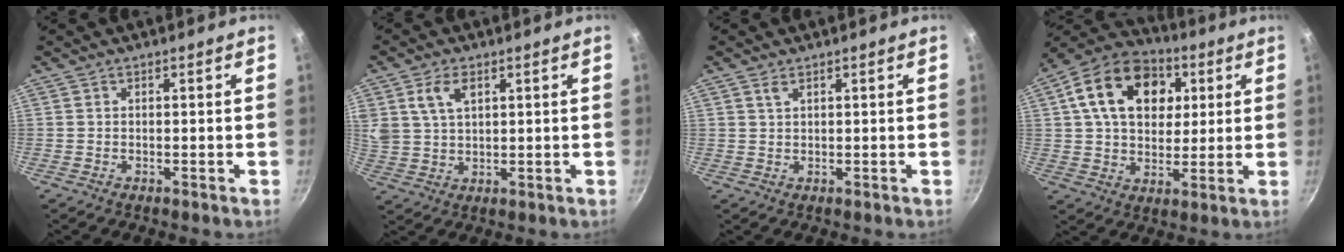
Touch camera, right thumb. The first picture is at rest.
{"total": 6.8, "force": [2.9, 4.2, 4.5], "torque": [-0.076, -0.005, 0.059]}
{"total": 1.5, "force": [0.9, 0.7, 0.9], "torque": [-0.017, -0.004, 0.019]}
{"total": 19.0, "force": [5.5, 13.4, 12.2], "torque": [-0.177, 0.010, 0.082]}